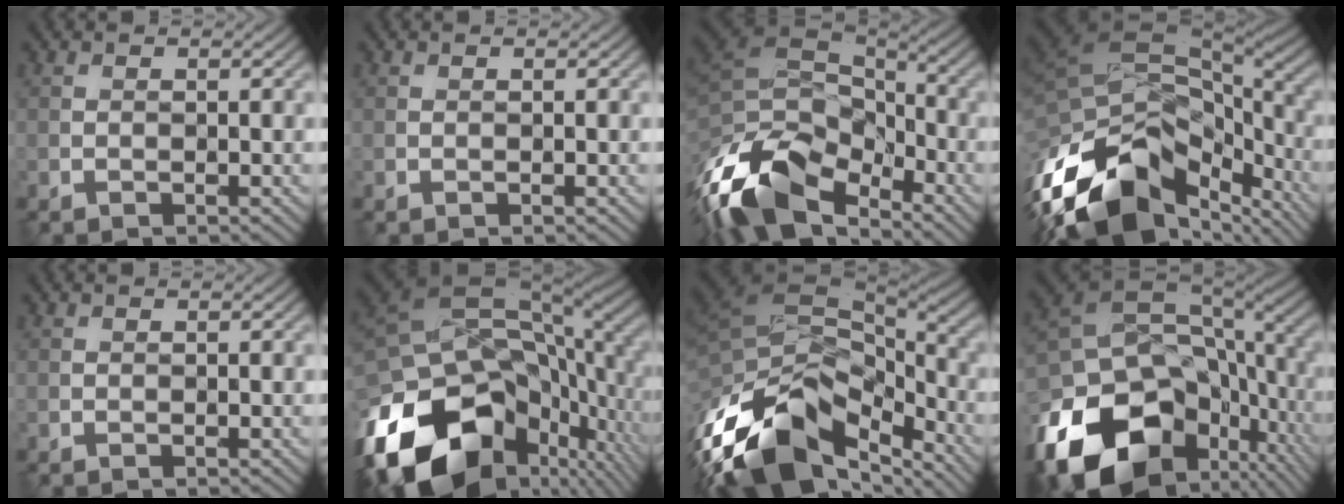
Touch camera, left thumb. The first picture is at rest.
{"total": 0.0}
{"total": 16.1, "force": [-7.9, 8.8, 10.8], "torque": [-0.263, -0.030, -0.124]}
{"total": 16.6, "force": [-6.8, 10.0, 11.3], "torque": [-0.268, -0.040, -0.098]}
{"total": 0.0}
{"total": 19.6, "force": [-8.2, 12.0, 13.1], "torque": [-0.290, -0.030, -0.126]}
{"total": 16.4, "force": [-8.4, 9.6, 10.2], "torque": [-0.255, -0.041, -0.125]}
{"total": 19.7, "force": [-7.2, 13.7, 12.3], "torque": [-0.283, -0.032, -0.103]}